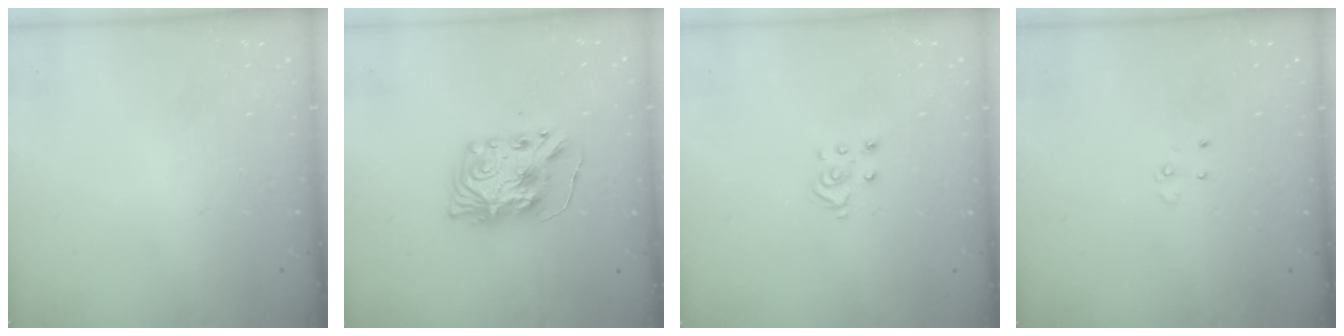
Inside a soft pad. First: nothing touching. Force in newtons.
{"total": 9.5, "press": 9.5, "slide": 0.4}
{"total": 3.9, "press": 3.9, "slide": 0.1}
{"total": 3.0, "press": 3.0, "slide": 0.4}